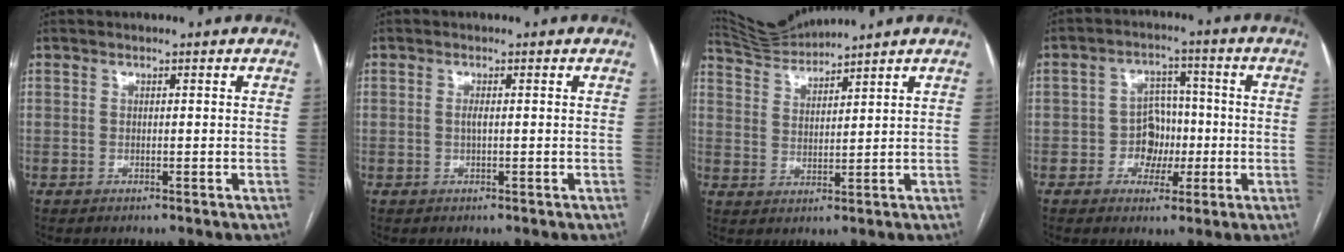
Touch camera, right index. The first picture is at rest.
{"total": 0.8, "force": [0.0, 0.0, 0.8], "torque": [-0.019, -0.001, -0.001]}
{"total": 5.0, "force": [4.8, -1.2, -0.4], "torque": [-0.004, 0.000, 0.105]}
{"total": 5.6, "force": [-1.3, 4.7, 2.8], "torque": [-0.041, 0.019, -0.020]}